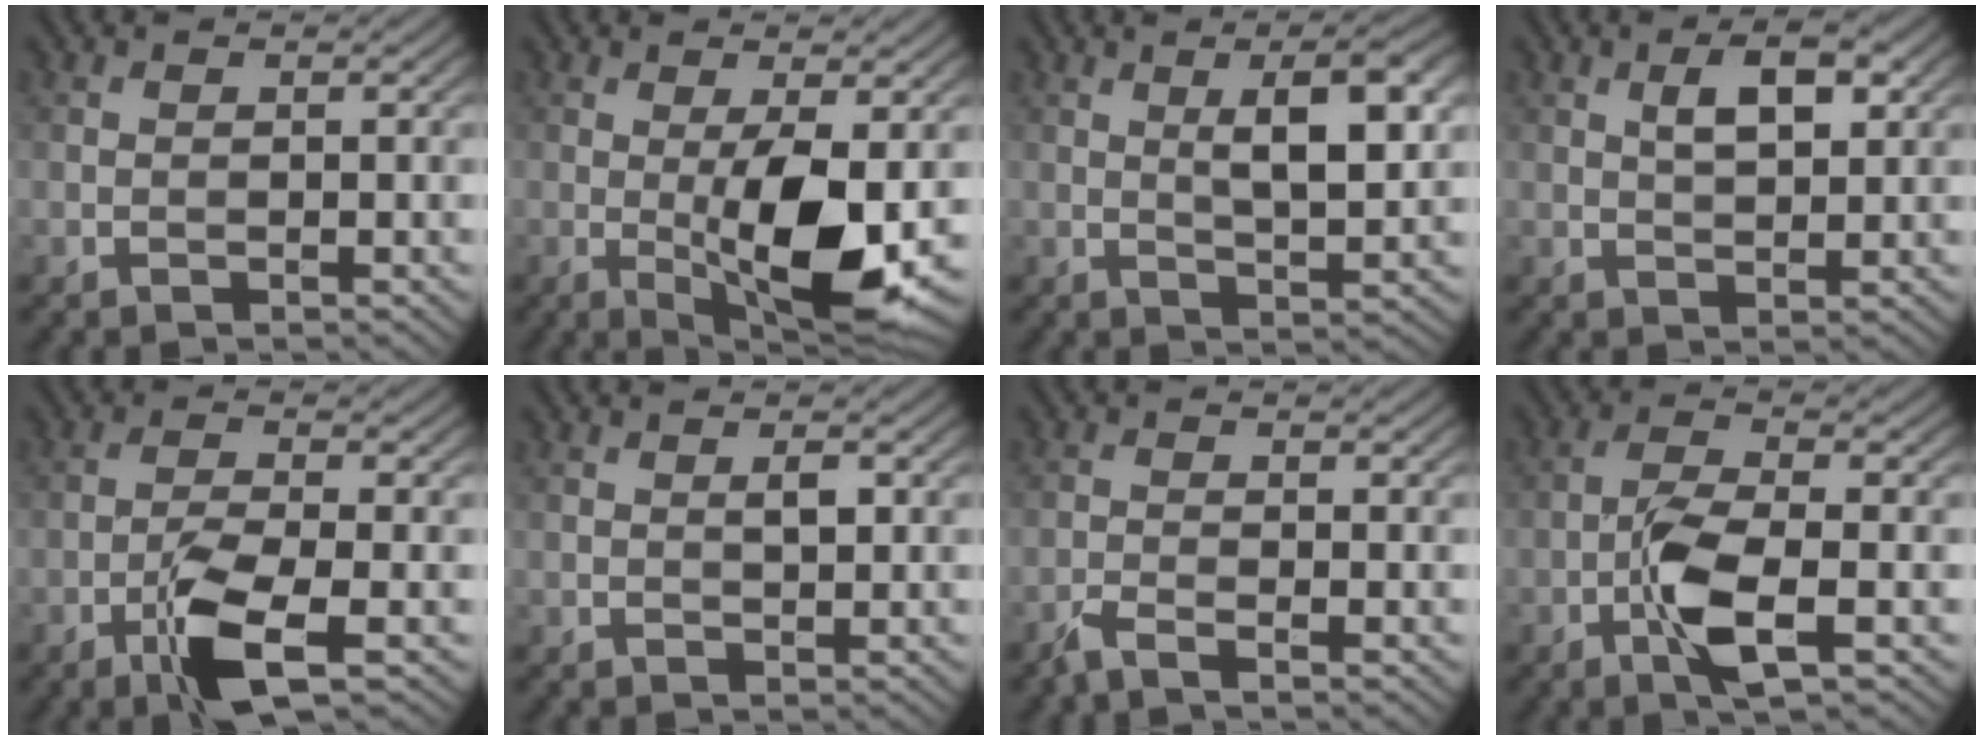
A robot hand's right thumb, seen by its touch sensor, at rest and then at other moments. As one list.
[{"total": 9.5, "force": [-1.0, 2.7, 9.1], "torque": [-0.158, -0.008, -0.013]}, {"total": 7.5, "force": [2.1, 2.3, 6.8], "torque": [-0.105, 0.006, 0.032]}, {"total": 4.5, "force": [1.6, 1.9, 3.8], "torque": [-0.069, 0.004, 0.028]}, {"total": 6.1, "force": [-2.8, 1.4, 5.2], "torque": [-0.108, 0.005, -0.059]}, {"total": 1.2, "force": [0.3, 0.4, 1.1], "torque": [-0.019, -0.001, 0.005]}, {"total": 2.3, "force": [-1.8, 0.2, 1.5], "torque": [-0.030, -0.002, -0.049]}, {"total": 6.4, "force": [-2.3, 1.8, 5.7], "torque": [-0.119, 0.006, -0.050]}]